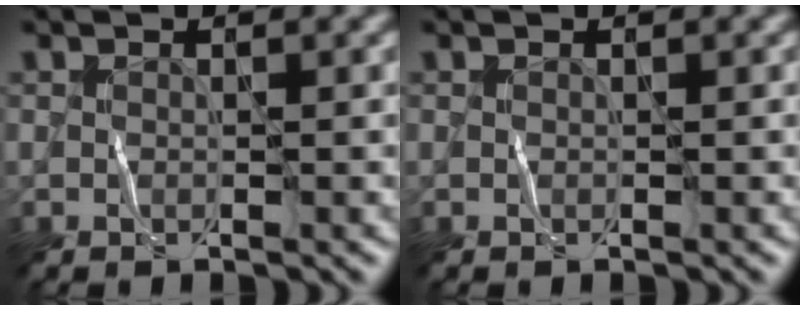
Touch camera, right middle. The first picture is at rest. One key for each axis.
{"total": 0.0}